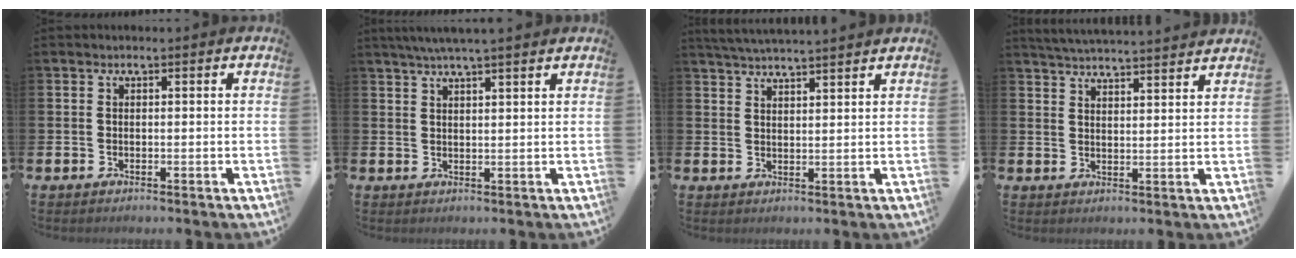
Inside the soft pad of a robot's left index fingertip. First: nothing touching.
{"total": 3.8, "force": [3.4, -0.3, 1.6], "torque": [-0.037, -0.004, 0.061]}
{"total": 3.8, "force": [3.8, -0.5, 0.3], "torque": [-0.021, -0.013, 0.070]}
{"total": 4.7, "force": [4.7, -0.3, 0.3], "torque": [-0.022, -0.027, 0.086]}